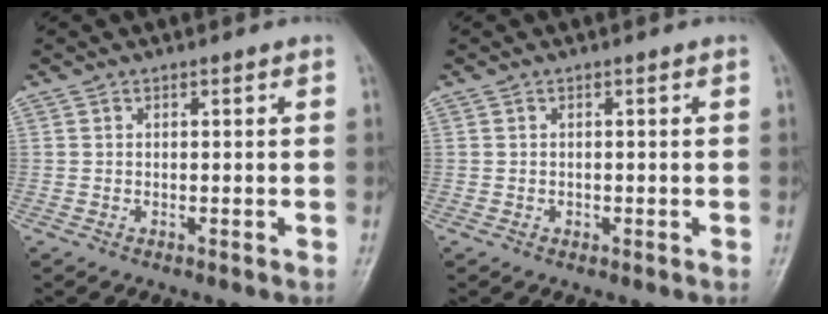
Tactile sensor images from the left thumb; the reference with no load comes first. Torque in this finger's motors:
{"motor_torque": [-0.15, -0.01, -0.10, -0.13, -0.01]}